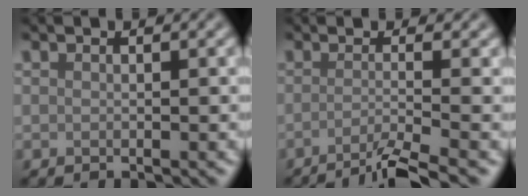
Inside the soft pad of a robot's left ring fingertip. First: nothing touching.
{"total": 4.3, "force": [-2.3, 0.5, 3.6], "torque": [-0.045, 0.001, -0.056]}